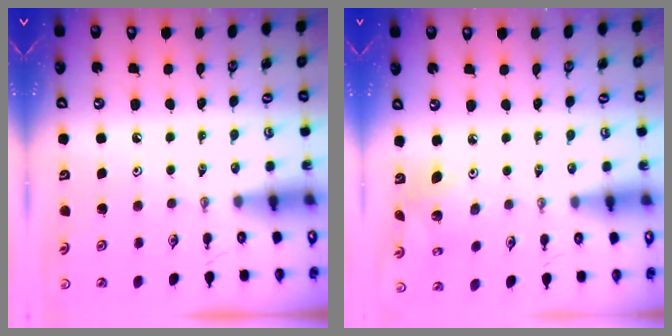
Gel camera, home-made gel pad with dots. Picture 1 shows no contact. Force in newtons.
{"total": 4.8, "press": 4.7, "slide": 0.5}